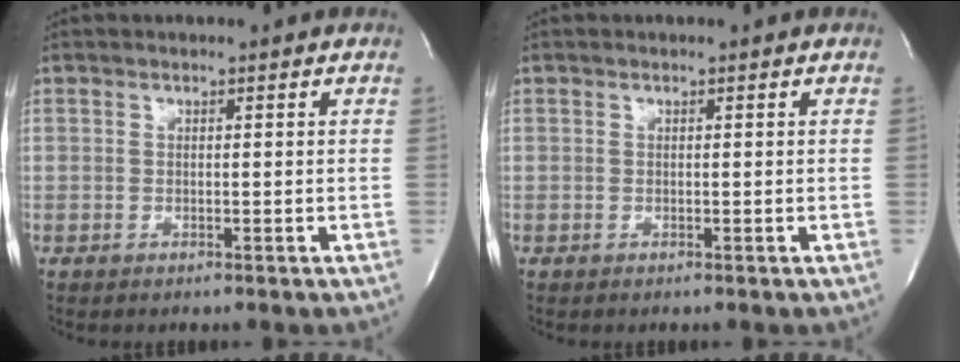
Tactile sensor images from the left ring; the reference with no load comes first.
{"total": 0.0}